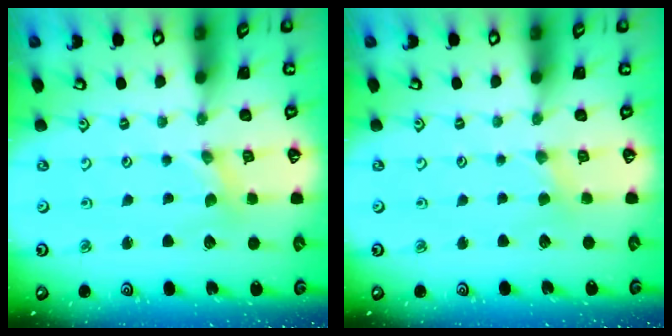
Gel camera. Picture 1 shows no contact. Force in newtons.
{"total": 1.4, "press": 1.4, "slide": 0.4}